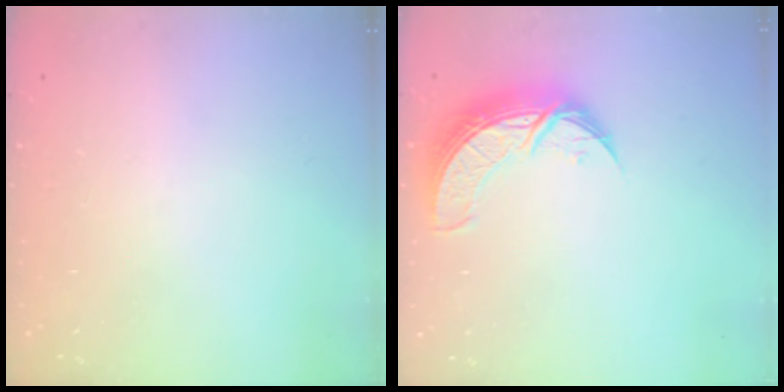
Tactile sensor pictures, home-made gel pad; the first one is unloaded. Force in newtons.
{"total": 10.3, "press": 10.3, "slide": 0.7}